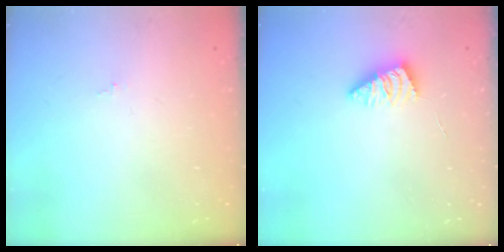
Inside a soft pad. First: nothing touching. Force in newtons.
{"total": 2.9, "press": 2.8, "slide": 0.6}